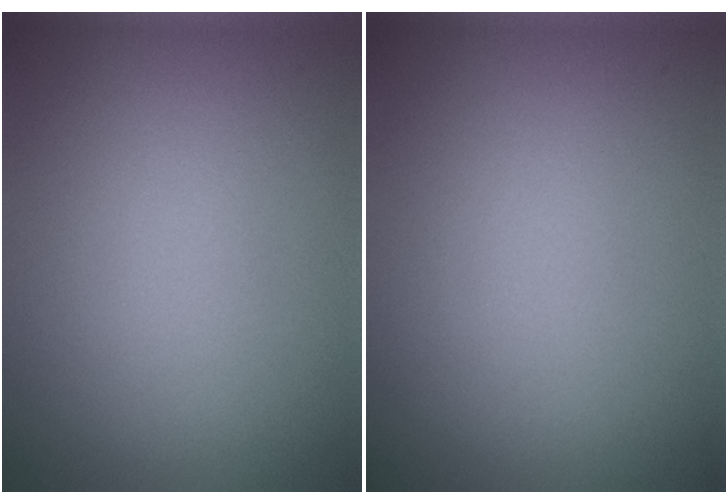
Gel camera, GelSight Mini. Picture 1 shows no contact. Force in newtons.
{"total": 0.0}